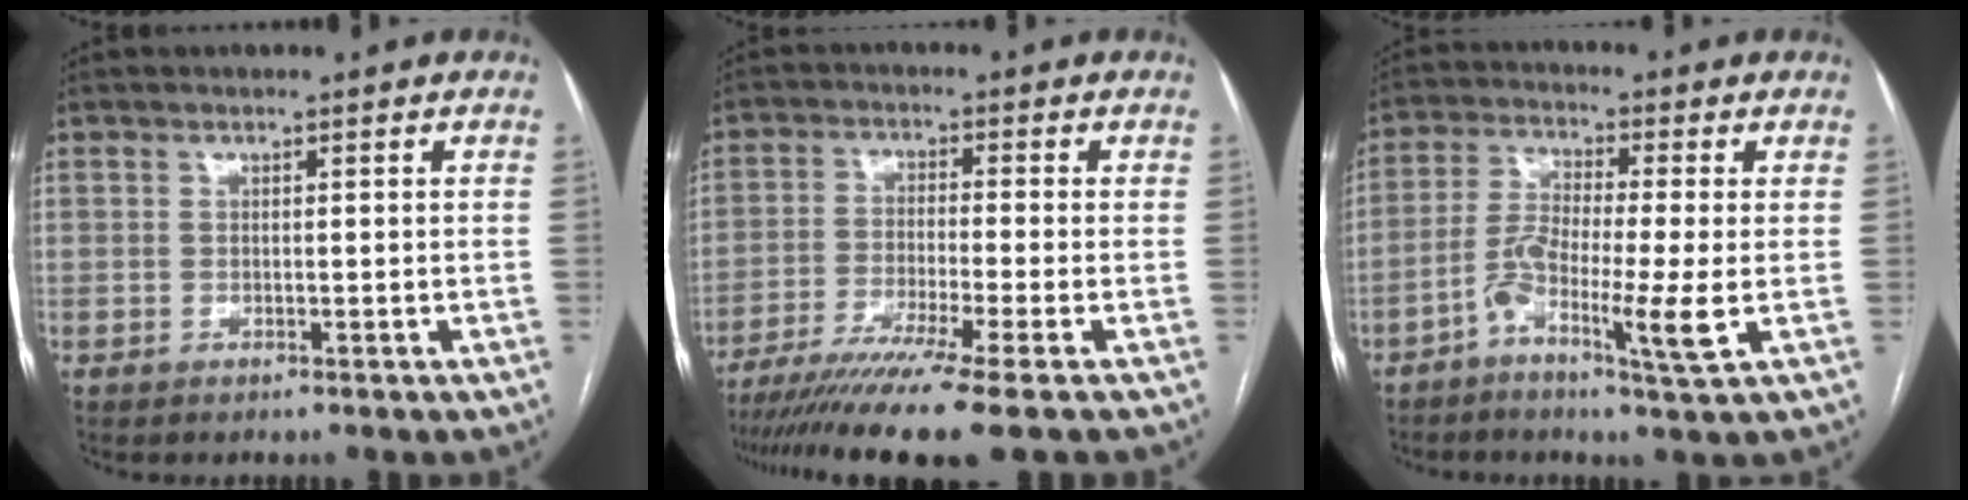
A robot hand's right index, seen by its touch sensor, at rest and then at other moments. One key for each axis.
{"total": 12.3, "fx": -9.4, "fy": -2.1, "fz": 7.7, "tx": -0.115, "ty": -0.035, "tz": -0.147}
{"total": 8.4, "fx": -3.1, "fy": 0.0, "fz": 7.8, "tx": -0.157, "ty": -0.002, "tz": -0.063}